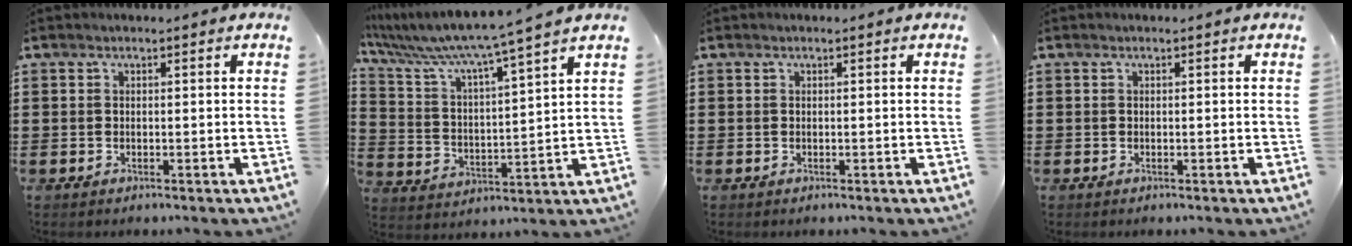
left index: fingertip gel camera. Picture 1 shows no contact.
{"total": 6.7, "force": [5.9, -1.0, 3.1], "torque": [-0.088, -0.049, 0.092]}
{"total": 0.0}
{"total": 0.0}